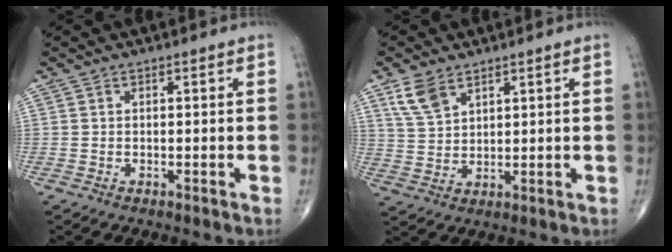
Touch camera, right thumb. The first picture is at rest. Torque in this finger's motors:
{"motor_torque": [0.01, 1.75, 0.59, 0.49, 0.05]}